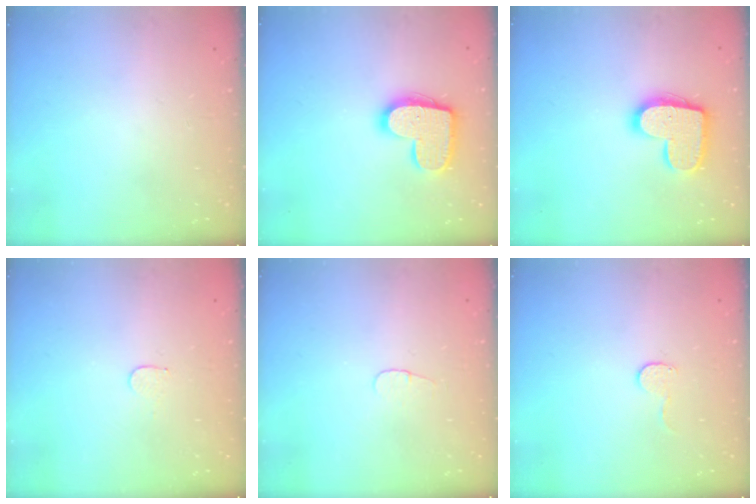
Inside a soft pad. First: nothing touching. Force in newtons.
{"total": 14.5, "press": 14.5, "slide": 0.7}
{"total": 14.5, "press": 14.5, "slide": 0.7}
{"total": 3.7, "press": 3.7, "slide": 0.3}
{"total": 3.4, "press": 3.3, "slide": 0.4}
{"total": 4.6, "press": 4.6, "slide": 0.4}